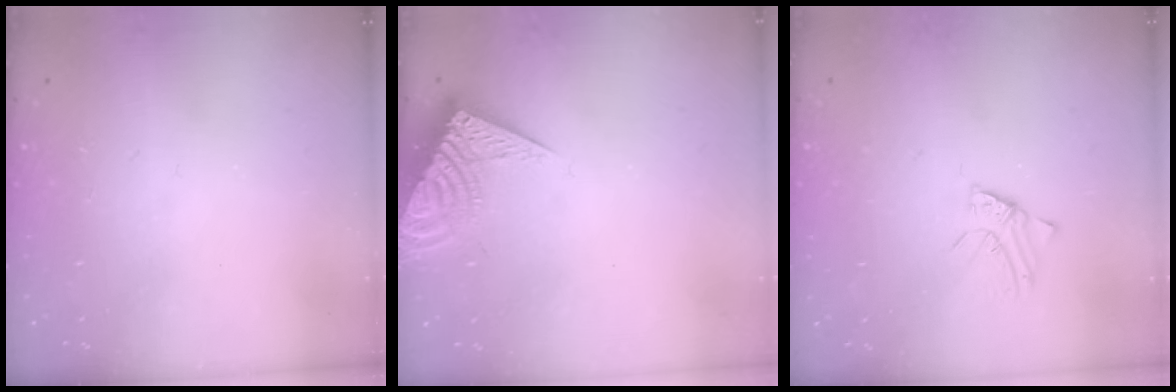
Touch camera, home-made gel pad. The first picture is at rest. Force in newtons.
{"total": 13.2, "press": 13.1, "slide": 1.8}
{"total": 3.0, "press": 3.0, "slide": 0.2}